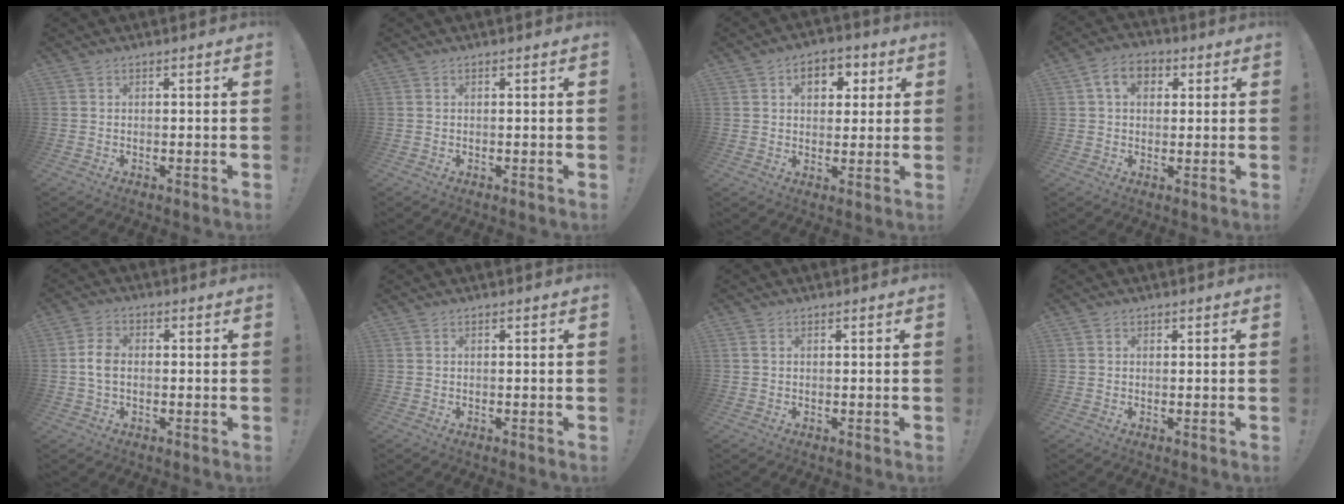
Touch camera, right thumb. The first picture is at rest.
{"total": 0.0}
{"total": 7.8, "force": [2.5, 5.7, 4.7], "torque": [-0.054, 0.000, 0.042]}
{"total": 7.2, "force": [2.2, 5.2, 4.5], "torque": [-0.070, 0.007, 0.040]}
{"total": 5.6, "force": [-0.4, 3.7, 4.1], "torque": [-0.081, 0.010, -0.008]}
{"total": 0.0}
{"total": 0.8, "force": [0.3, 0.6, 0.5], "torque": [-0.018, 0.006, 0.008]}
{"total": 0.8, "force": [0.4, 0.6, 0.1], "torque": [0.005, -0.001, 0.007]}